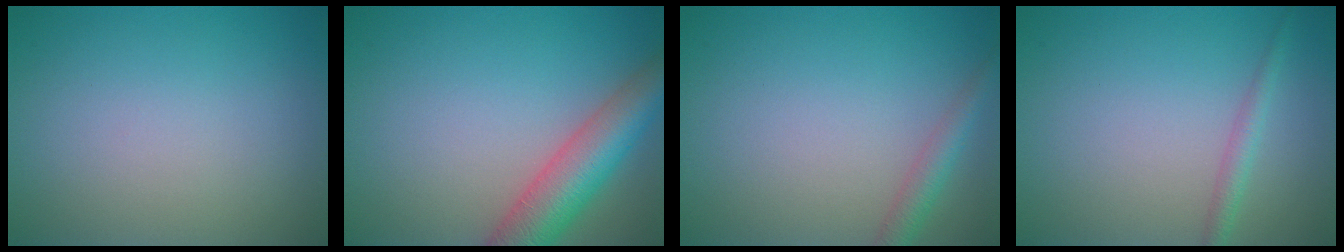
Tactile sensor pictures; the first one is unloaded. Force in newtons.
{"total": 6.5, "press": 6.5, "slide": 0.3}
{"total": 2.2, "press": 2.2, "slide": 0.1}
{"total": 1.6, "press": 1.5, "slide": 0.2}